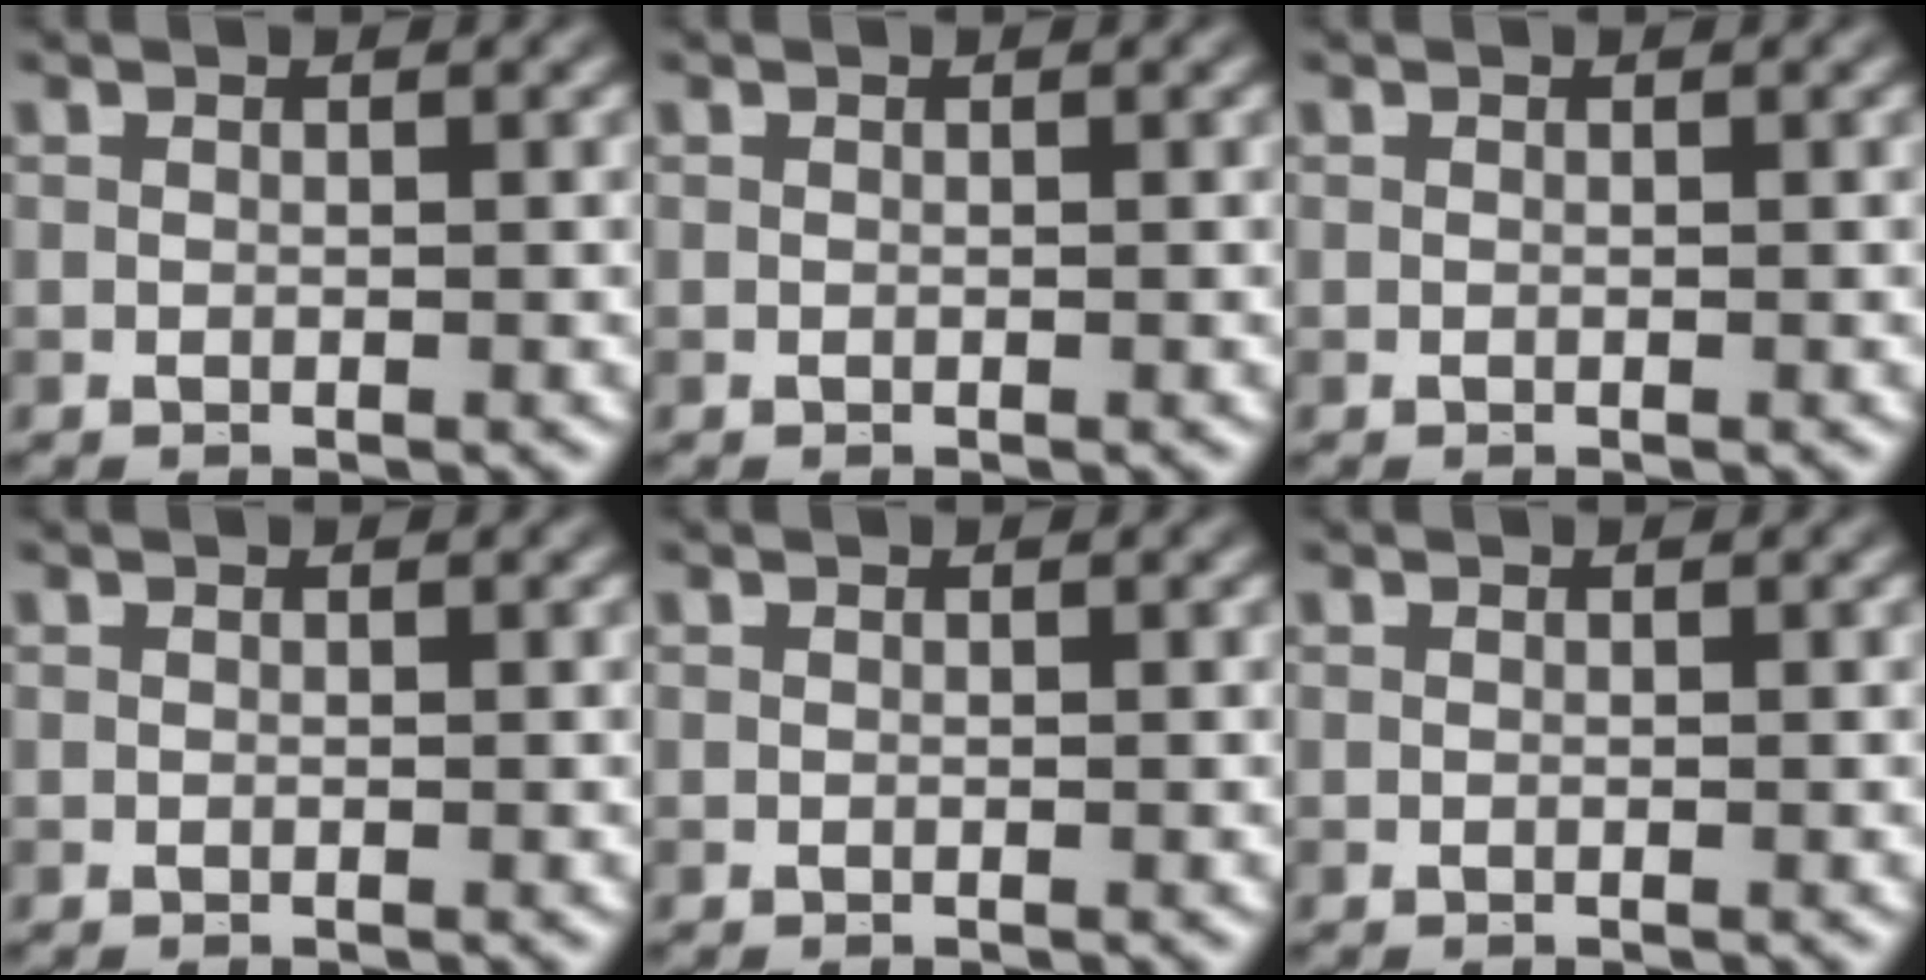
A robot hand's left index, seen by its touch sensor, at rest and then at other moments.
{"total": 0.0}
{"total": 0.0}
{"total": 0.0}
{"total": 0.0}
{"total": 0.0}